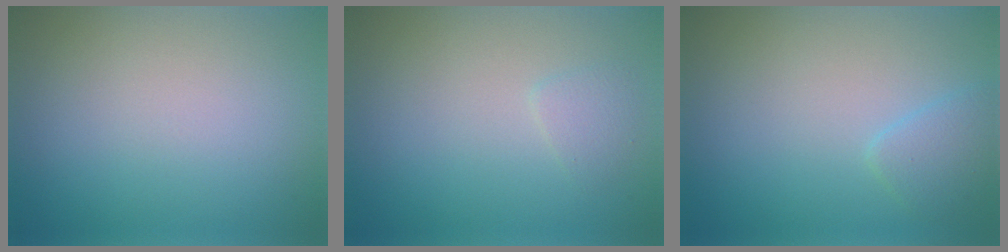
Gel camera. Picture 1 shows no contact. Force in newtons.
{"total": 1.0, "press": 1.0, "slide": 0.1}
{"total": 1.7, "press": 1.7, "slide": 0.1}